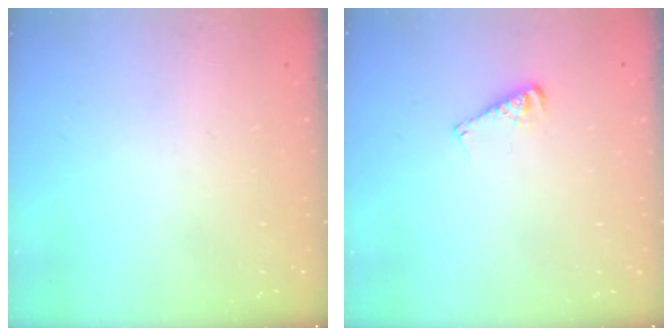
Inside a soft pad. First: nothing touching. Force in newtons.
{"total": 4.9, "press": 4.9, "slide": 0.5}